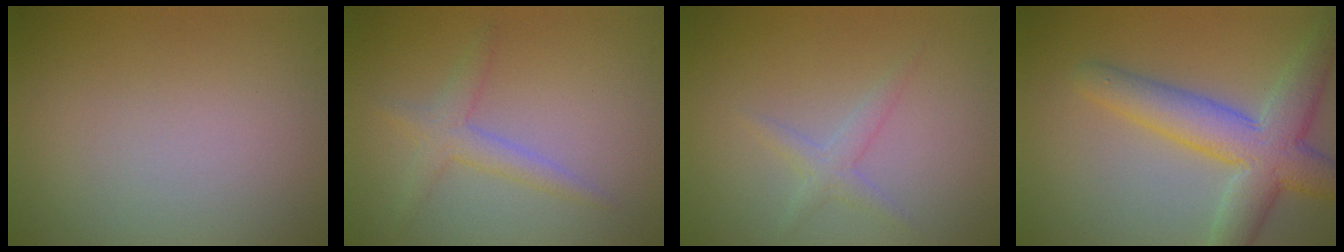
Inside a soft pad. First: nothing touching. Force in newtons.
{"total": 2.1, "press": 2.1, "slide": 0.2}
{"total": 1.5, "press": 1.5, "slide": 0.1}
{"total": 6.4, "press": 6.4, "slide": 0.3}